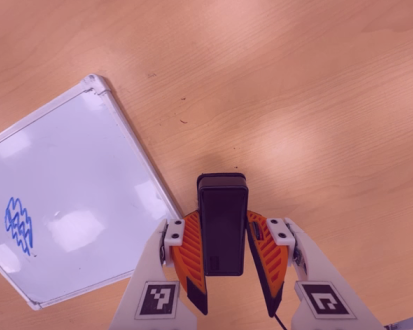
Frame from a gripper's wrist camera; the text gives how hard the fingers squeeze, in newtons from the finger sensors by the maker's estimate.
{"total": 6.0, "left": 5.1, "right": 6.9}